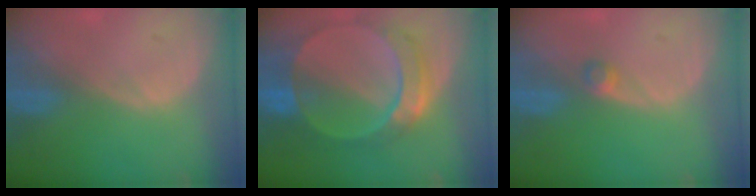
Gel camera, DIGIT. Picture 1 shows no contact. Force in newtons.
{"total": 9.8, "press": 8.4, "slide": 4.9}
{"total": 1.6, "press": 1.4, "slide": 0.8}